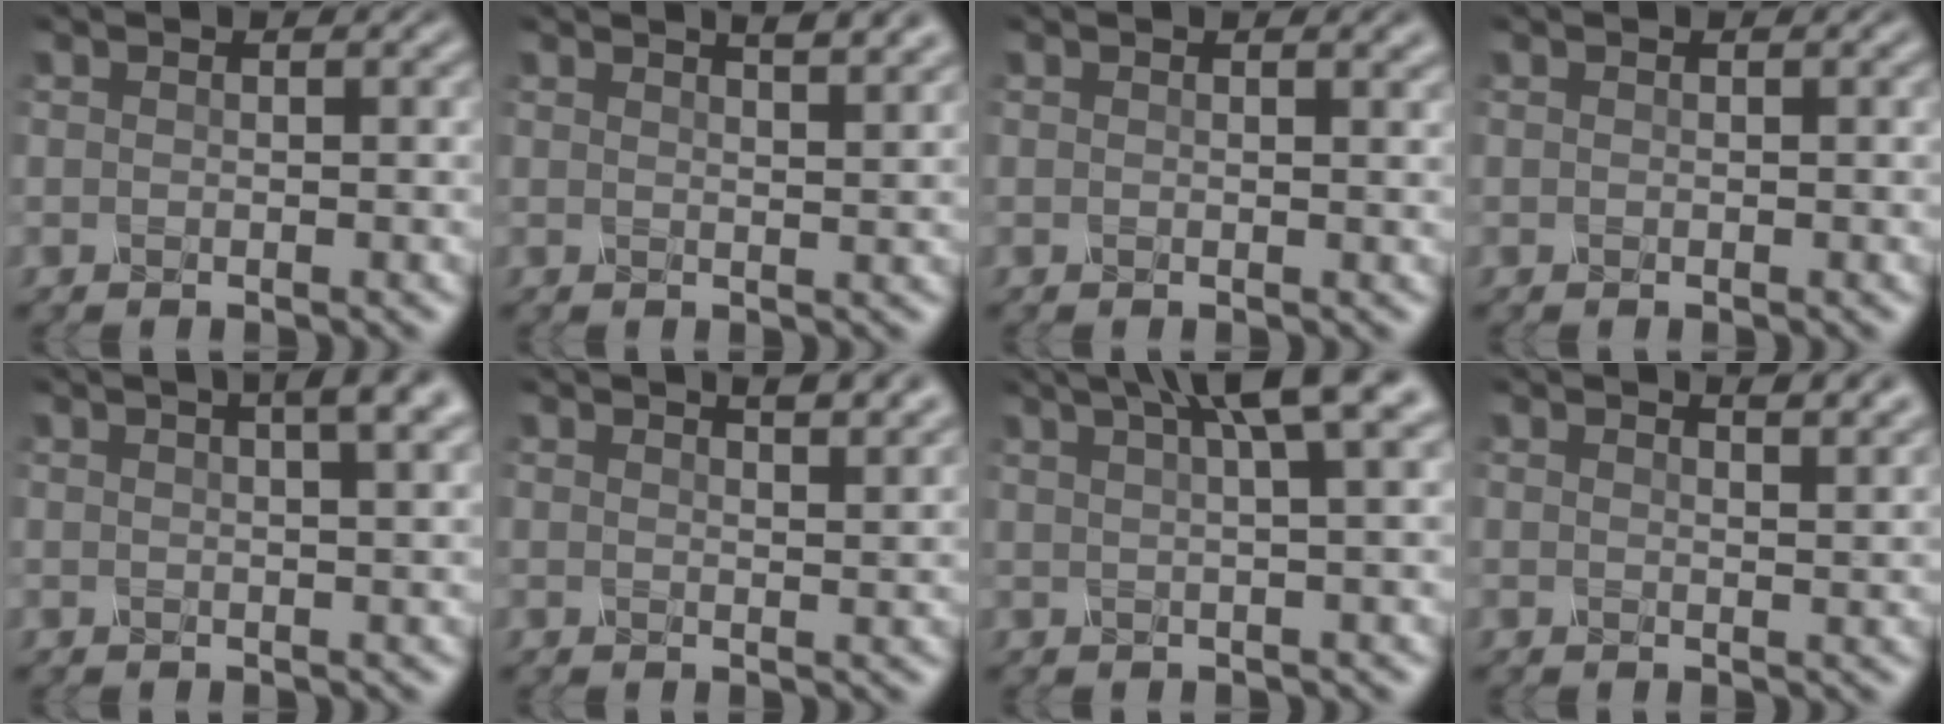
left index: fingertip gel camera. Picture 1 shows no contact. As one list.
[{"total": 4.4, "force": [3.1, 1.6, 2.7], "torque": [-0.008, 0.024, 0.011]}, {"total": 1.5, "force": [1.1, 0.5, 0.9], "torque": [-0.006, 0.001, 0.015]}, {"total": 0.0}, {"total": 5.4, "force": [2.9, 1.9, 4.1], "torque": [-0.030, 0.026, 0.007]}, {"total": 3.9, "force": [2.9, 1.4, 2.3], "torque": [-0.009, 0.018, 0.013]}, {"total": 6.1, "force": [3.3, 1.1, 5.0], "torque": [-0.050, 0.023, 0.039]}, {"total": 3.3, "force": [2.6, 1.1, 1.8], "torque": [-0.009, 0.016, 0.015]}]